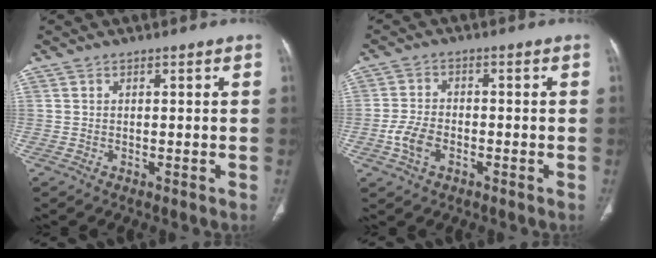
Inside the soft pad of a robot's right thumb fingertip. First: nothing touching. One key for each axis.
{"total": 5.4, "fx": -2.1, "fy": 3.4, "fz": 3.7, "tx": -0.076, "ty": 0.013, "tz": -0.042}